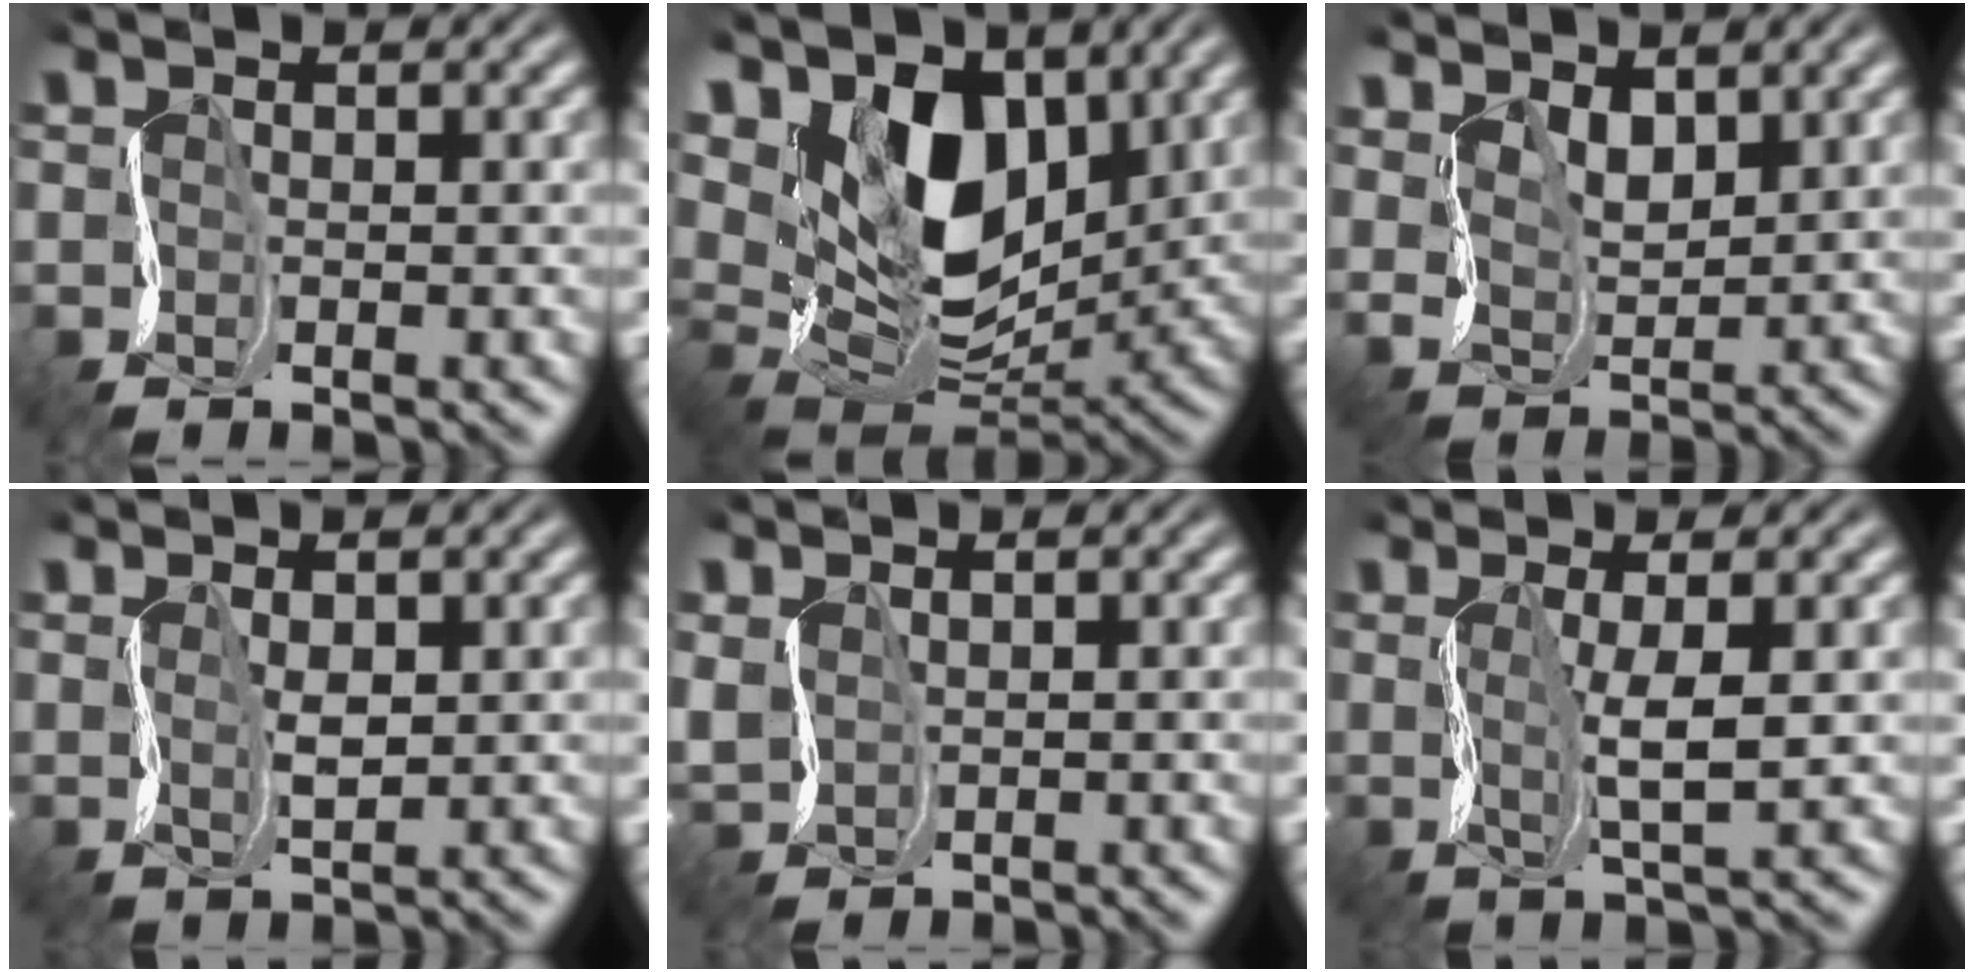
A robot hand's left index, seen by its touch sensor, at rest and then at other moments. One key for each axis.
{"total": 11.0, "fx": 5.1, "fy": 6.5, "fz": 7.2, "tx": -0.134, "ty": -0.002, "tz": 0.087}
{"total": 3.4, "fx": 2.6, "fy": 1.6, "fz": 1.5, "tx": -0.039, "ty": -0.002, "tz": 0.058}
{"total": 1.7, "fx": 1.5, "fy": 0.3, "fz": 0.8, "tx": -0.019, "ty": 0.004, "tz": 0.033}
{"total": 1.4, "fx": 1.3, "fy": 0.6, "fz": 0.0, "tx": -0.011, "ty": 0.004, "tz": 0.032}
{"total": 2.9, "fx": 1.2, "fy": 0.4, "fz": 2.6, "tx": -0.052, "ty": 0.006, "tz": 0.024}